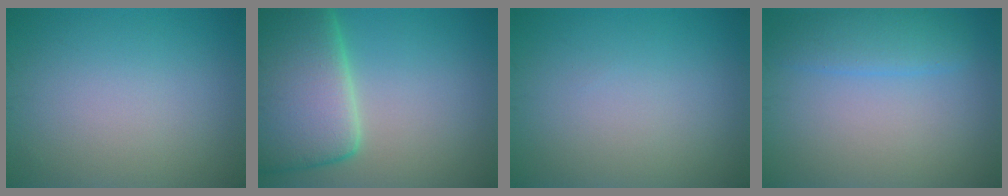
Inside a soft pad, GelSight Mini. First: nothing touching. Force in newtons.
{"total": 11.3, "press": 11.3, "slide": 1.0}
{"total": 0.0}
{"total": 2.8, "press": 2.8, "slide": 0.3}